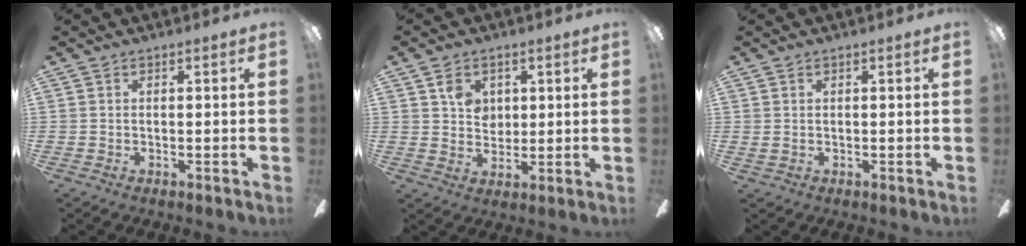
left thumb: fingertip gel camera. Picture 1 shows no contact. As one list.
[{"total": 5.7, "force": [2.6, 4.6, 2.3], "torque": [-0.035, 0.000, 0.044]}, {"total": 0.6, "force": [0.2, 0.4, 0.4], "torque": [-0.008, 0.005, 0.002]}]